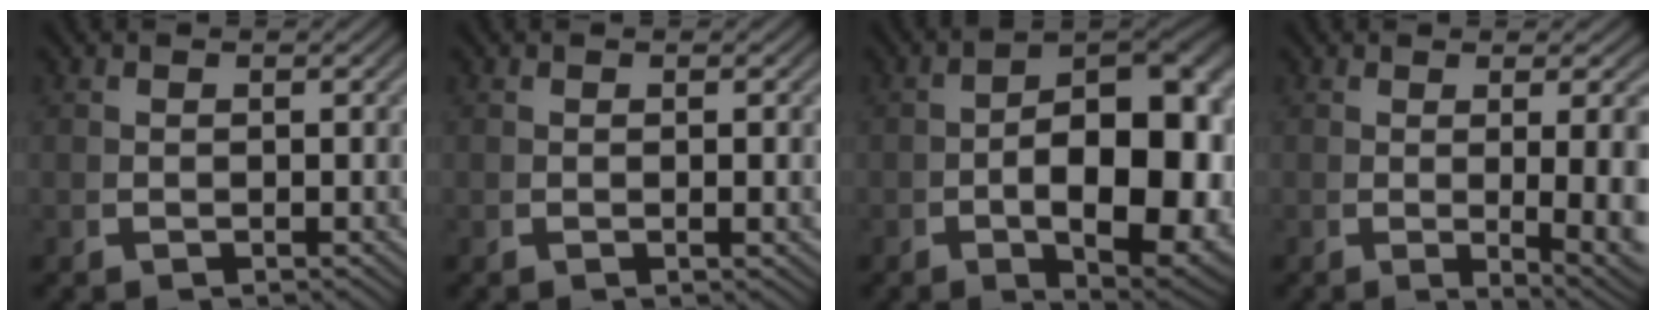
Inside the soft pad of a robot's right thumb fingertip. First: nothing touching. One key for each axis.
{"total": 0.8, "fx": 0.1, "fy": 0.1, "fz": 0.8, "tx": -0.016, "ty": 0.001, "tz": 0.003}
{"total": 15.9, "fx": -1.3, "fy": 8.3, "fz": 13.5, "tx": -0.207, "ty": -0.052, "tz": 0.008}
{"total": 5.4, "fx": -1.0, "fy": 1.7, "fz": 5.0, "tx": -0.074, "ty": -0.011, "tz": -0.008}